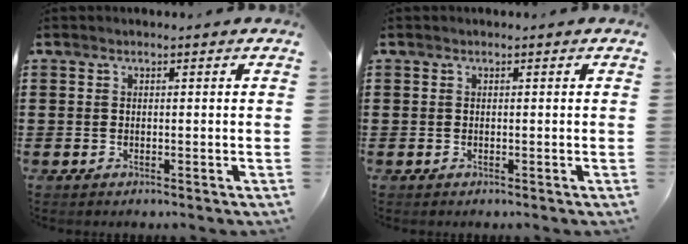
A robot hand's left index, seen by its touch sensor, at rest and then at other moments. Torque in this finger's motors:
{"motor_torque": [1.82, -0.32, 0.04, 0.03]}